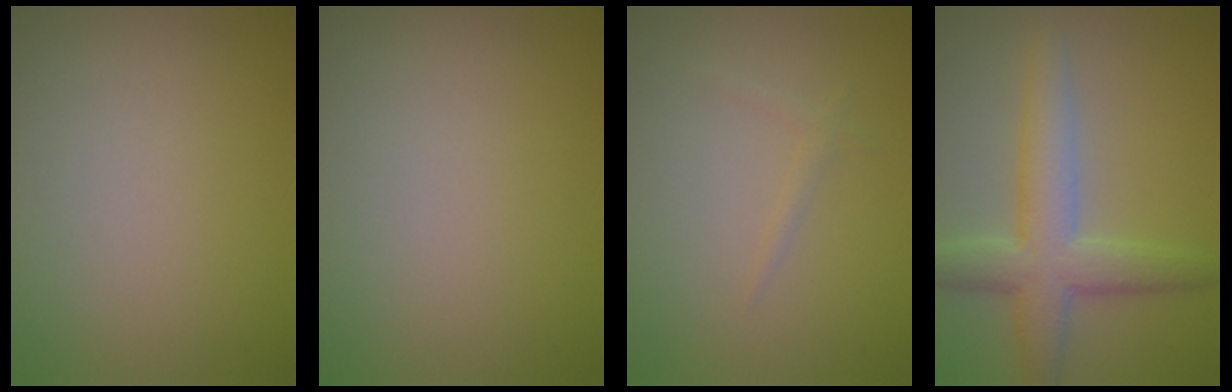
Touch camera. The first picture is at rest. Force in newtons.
{"total": 0.0}
{"total": 0.8, "press": 0.8, "slide": 0.0}
{"total": 5.4, "press": 5.4, "slide": 0.1}